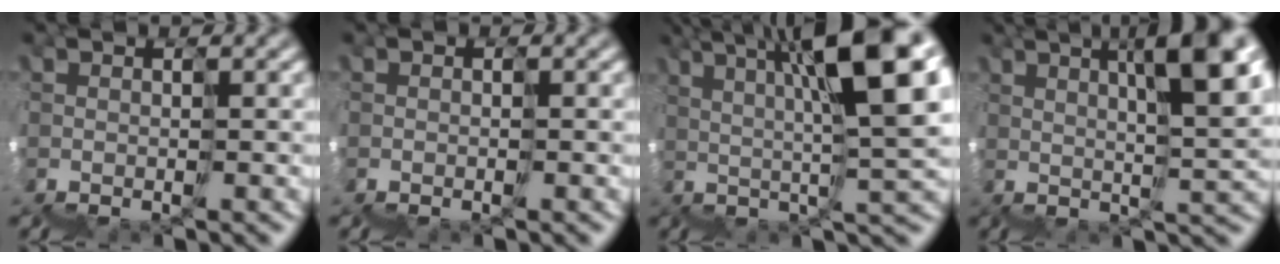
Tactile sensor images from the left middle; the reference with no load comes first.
{"total": 0.7, "force": [-0.5, 0.4, 0.2], "torque": [-0.013, -0.006, -0.004]}
{"total": 8.6, "force": [4.5, 0.6, 7.3], "torque": [-0.118, 0.039, 0.074]}
{"total": 7.3, "force": [4.0, 1.1, 5.9], "torque": [-0.072, 0.035, 0.064]}